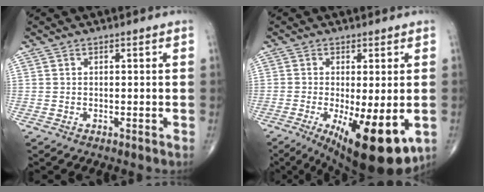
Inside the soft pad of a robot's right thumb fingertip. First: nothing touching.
{"total": 15.4, "force": [-4.6, 4.8, 13.9], "torque": [-0.190, -0.025, -0.054]}